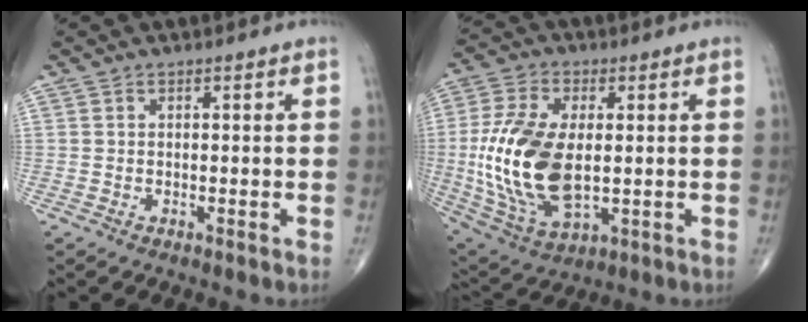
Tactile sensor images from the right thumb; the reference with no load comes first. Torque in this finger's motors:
{"motor_torque": [2.08, 2.24, 1.31, -0.95, 0.47]}